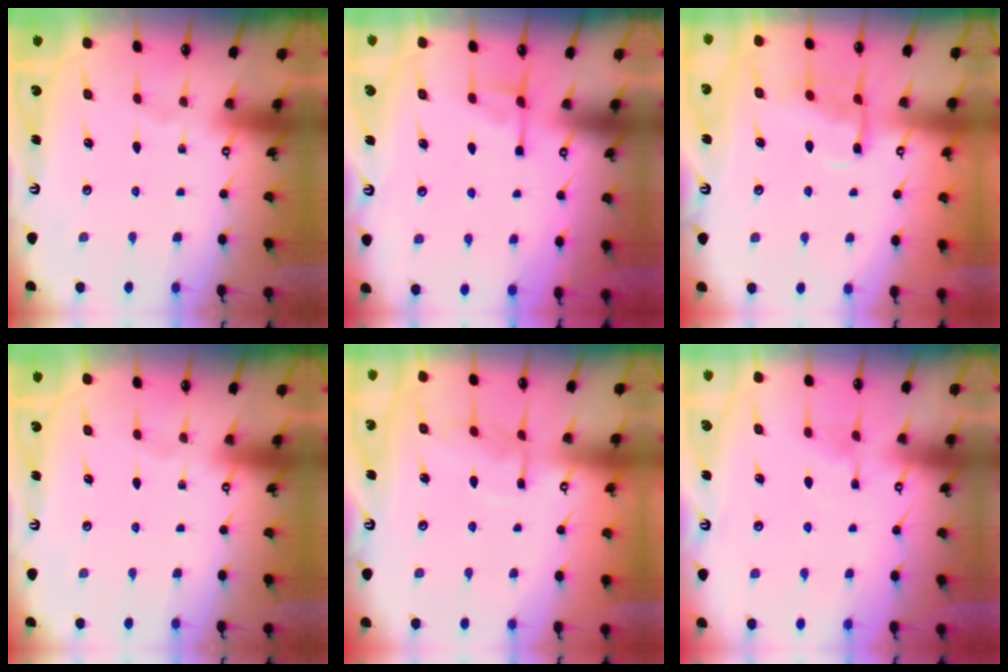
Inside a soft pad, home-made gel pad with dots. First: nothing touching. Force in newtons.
{"total": 4.4, "press": 4.2, "slide": 1.0}
{"total": 8.8, "press": 8.8, "slide": 0.8}
{"total": 0.0}
{"total": 7.1, "press": 7.1, "slide": 0.5}
{"total": 4.3, "press": 4.3, "slide": 0.5}